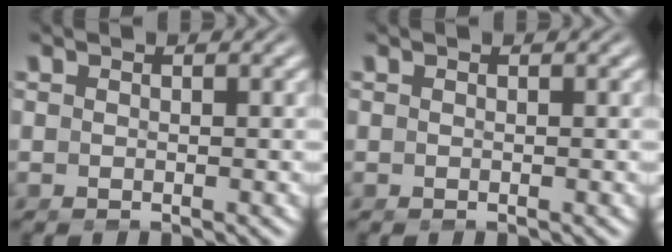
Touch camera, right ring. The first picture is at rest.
{"total": 0.0}